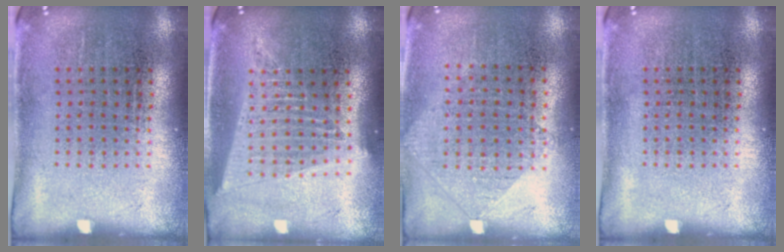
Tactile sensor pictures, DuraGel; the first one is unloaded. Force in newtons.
{"total": 1.8, "press": 1.6, "slide": 0.9}
{"total": 1.0, "press": 0.9, "slide": 0.4}
{"total": 0.0}